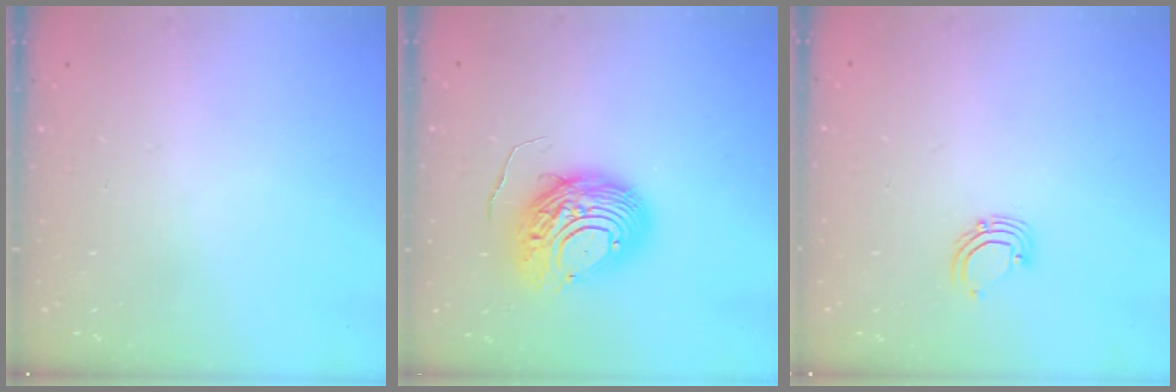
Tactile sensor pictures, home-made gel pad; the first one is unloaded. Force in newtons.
{"total": 11.8, "press": 11.8, "slide": 1.3}
{"total": 3.4, "press": 3.4, "slide": 0.3}